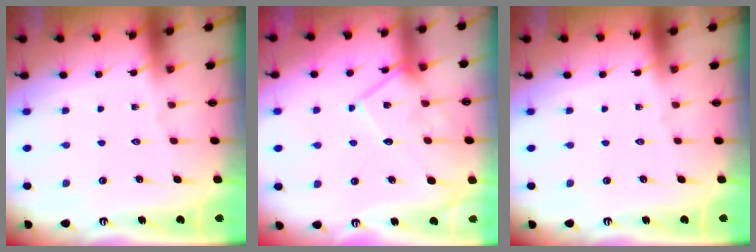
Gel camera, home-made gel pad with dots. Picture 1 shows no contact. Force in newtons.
{"total": 13.1, "press": 13.1, "slide": 1.1}
{"total": 0.0}